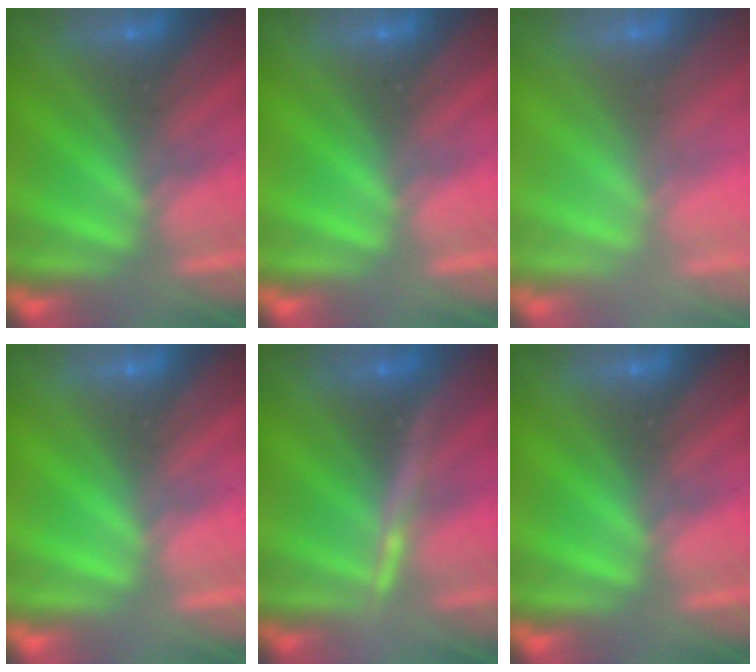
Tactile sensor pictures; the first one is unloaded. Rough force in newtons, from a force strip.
{"total": 0.0}
{"total": 2.5}
{"total": 0.0}
{"total": 3.3}
{"total": 0.0}